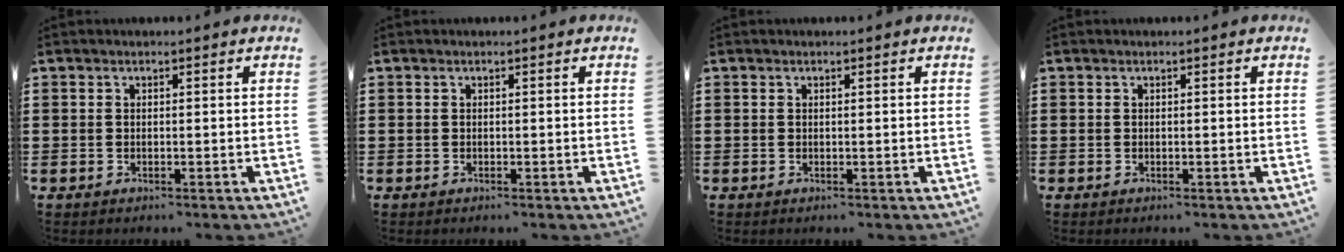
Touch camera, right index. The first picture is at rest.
{"total": 0.0}
{"total": 0.0}
{"total": 0.0}